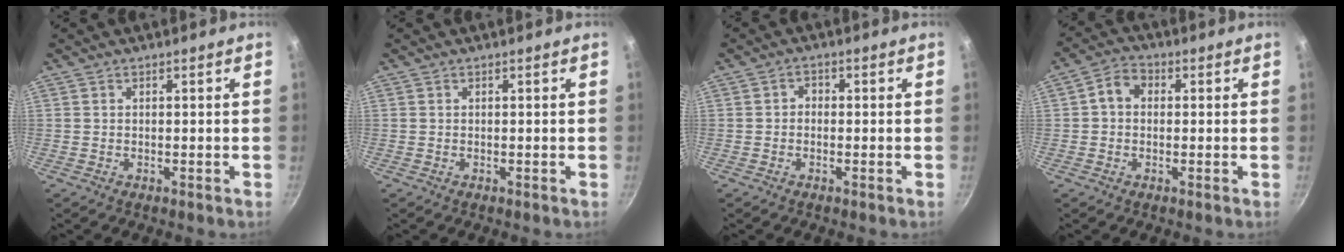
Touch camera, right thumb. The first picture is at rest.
{"total": 0.0}
{"total": 1.8, "force": [-0.4, 1.4, 0.9], "torque": [-0.011, 0.010, -0.009]}
{"total": 4.8, "force": [0.4, 3.8, 2.9], "torque": [-0.040, 0.012, -0.005]}